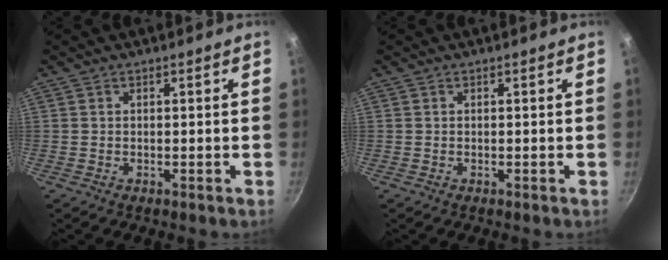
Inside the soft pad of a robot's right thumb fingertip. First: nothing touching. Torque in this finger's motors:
{"motor_torque": [-0.11, 0.10, -0.06, -0.05, 0.02]}